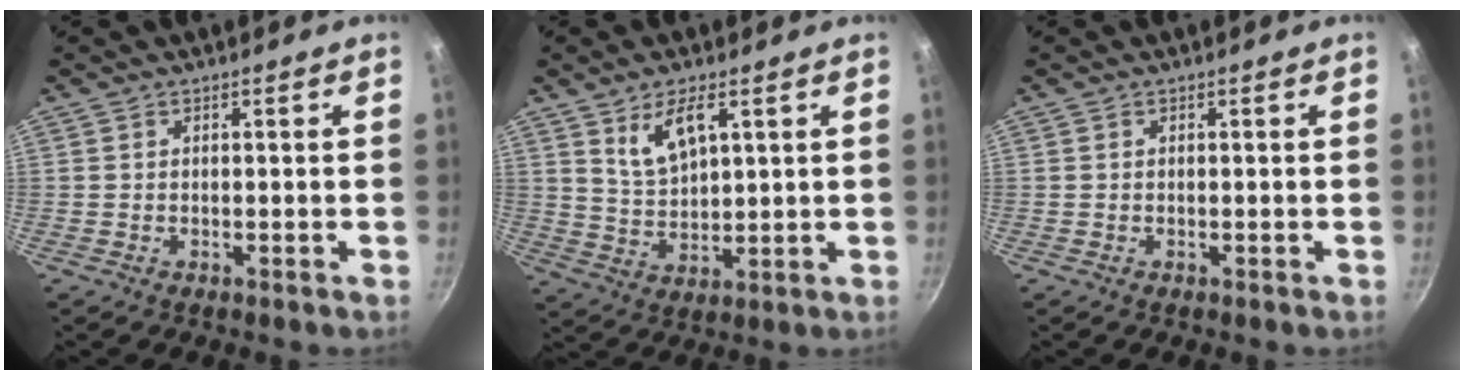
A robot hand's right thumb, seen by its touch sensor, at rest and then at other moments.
{"total": 7.8, "force": [3.9, 3.5, 5.7], "torque": [-0.092, -0.021, 0.084]}
{"total": 0.0}